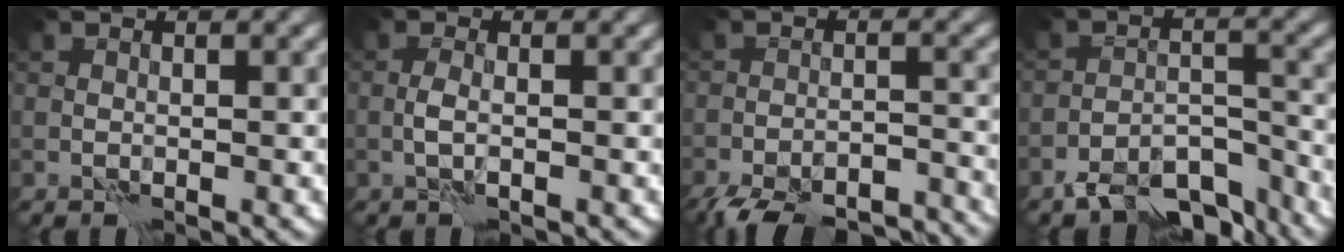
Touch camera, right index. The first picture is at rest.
{"total": 1.2, "force": [-0.2, 0.1, 1.2], "torque": [-0.027, 0.003, -0.007]}
{"total": 12.8, "force": [-11.8, 3.3, 3.8], "torque": [-0.054, -0.019, -0.157]}
{"total": 7.1, "force": [-5.8, 2.5, 3.1], "torque": [-0.047, -0.004, -0.101]}